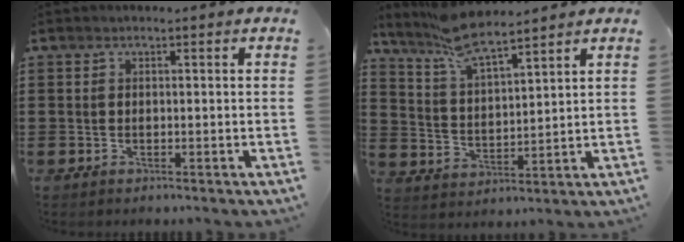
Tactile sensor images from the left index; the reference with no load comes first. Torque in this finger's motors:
{"motor_torque": [-0.70, -0.69, -0.78, -0.21]}